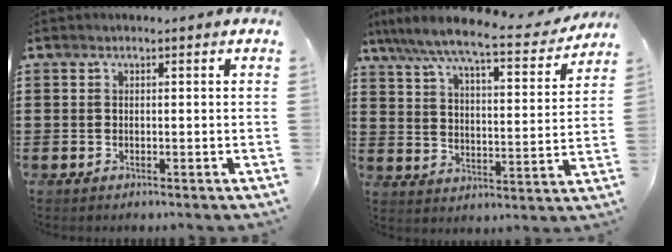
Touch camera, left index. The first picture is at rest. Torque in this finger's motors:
{"motor_torque": [2.14, 0.00, 0.88, 0.21]}